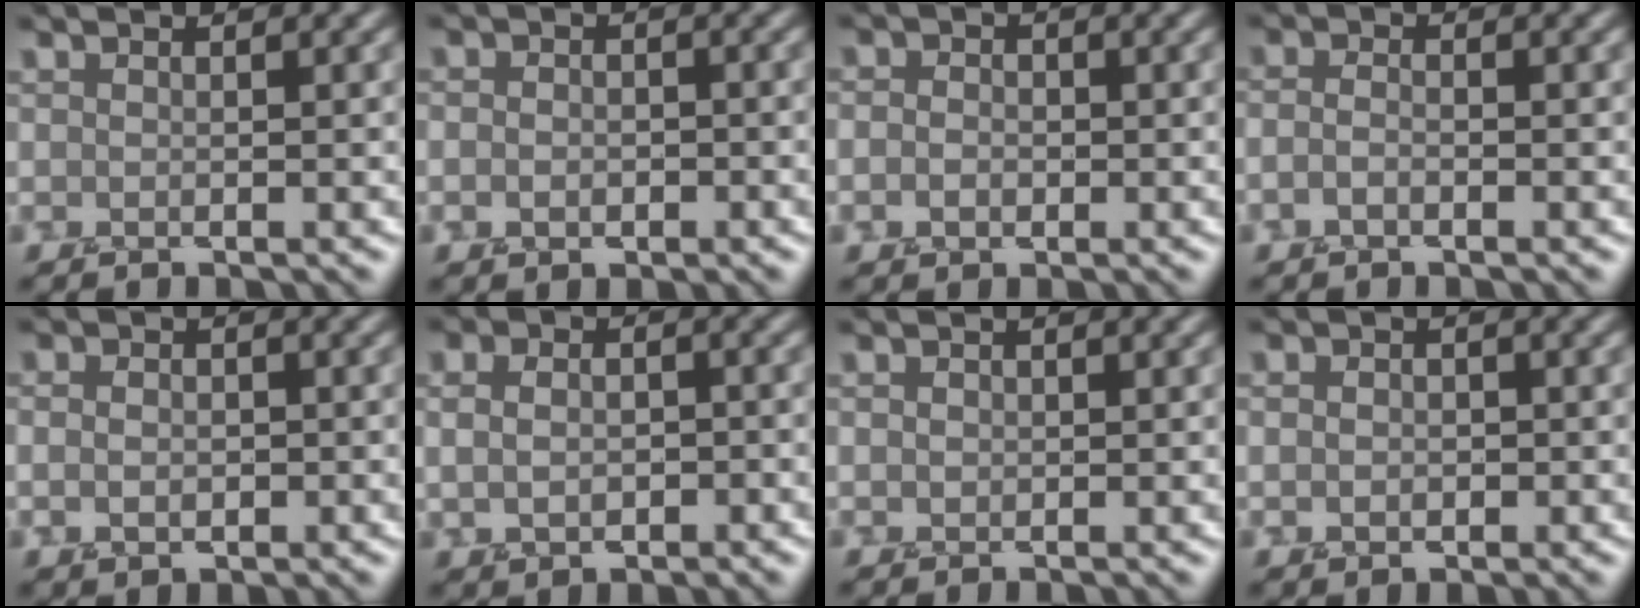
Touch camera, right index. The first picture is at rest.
{"total": 1.9, "force": [-0.3, 1.5, 1.1], "torque": [-0.004, 0.001, -0.008]}
{"total": 1.9, "force": [-0.1, 1.6, 1.0], "torque": [-0.009, 0.003, -0.011]}
{"total": 1.3, "force": [-0.6, 0.7, 1.0], "torque": [-0.018, 0.006, -0.015]}
{"total": 2.4, "force": [-0.1, 1.8, 1.5], "torque": [-0.017, 0.003, -0.002]}
{"total": 4.2, "force": [0.3, 3.1, 2.8], "torque": [-0.030, 0.015, -0.004]}
{"total": 0.9, "force": [0.2, 0.8, 0.3], "torque": [-0.004, 0.004, 0.005]}
{"total": 1.8, "force": [0.0, 1.5, 0.9], "torque": [-0.005, 0.004, -0.003]}